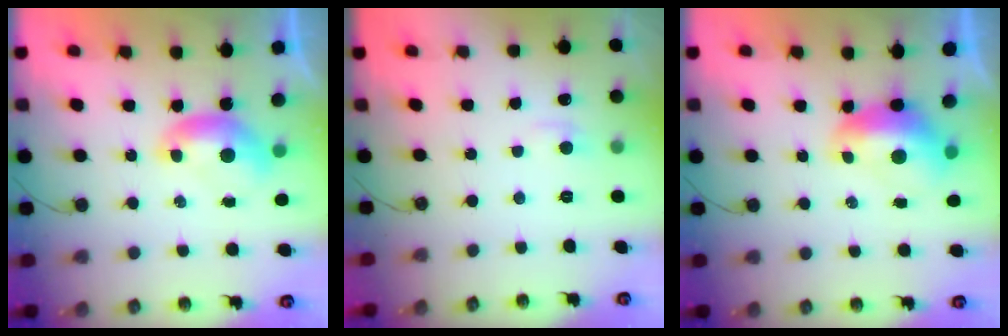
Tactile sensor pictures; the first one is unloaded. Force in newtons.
{"total": 1.2, "press": 0.9, "slide": 0.7}
{"total": 1.9, "press": 1.8, "slide": 0.6}